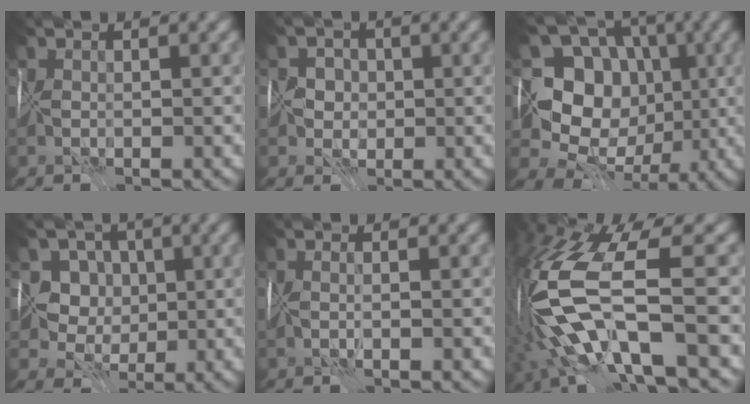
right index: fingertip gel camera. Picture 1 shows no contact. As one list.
[{"total": 1.7, "force": [0.4, 1.7, 0.0], "torque": [0.022, 0.009, 0.004]}, {"total": 9.5, "force": [0.8, 8.3, 4.5], "torque": [-0.056, -0.001, -0.005]}, {"total": 5.2, "force": [1.9, 4.5, 1.8], "torque": [-0.008, 0.015, 0.015]}, {"total": 0.8, "force": [-0.3, -0.3, 0.6], "torque": [0.000, -0.008, -0.006]}, {"total": 11.8, "force": [-1.8, 4.1, 10.9], "torque": [-0.243, 0.000, -0.025]}]